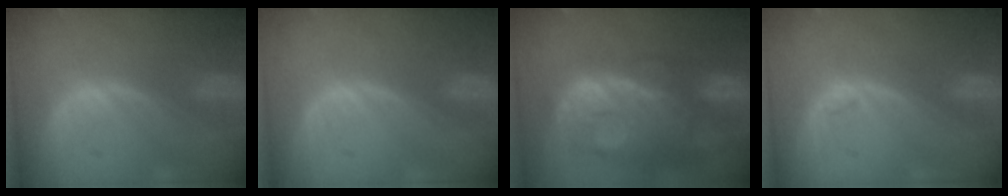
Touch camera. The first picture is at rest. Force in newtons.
{"total": 0.6, "press": 0.0, "slide": 0.6}
{"total": 13.7, "press": 11.2, "slide": 7.8}
{"total": 1.0, "press": 0.9, "slide": 0.3}